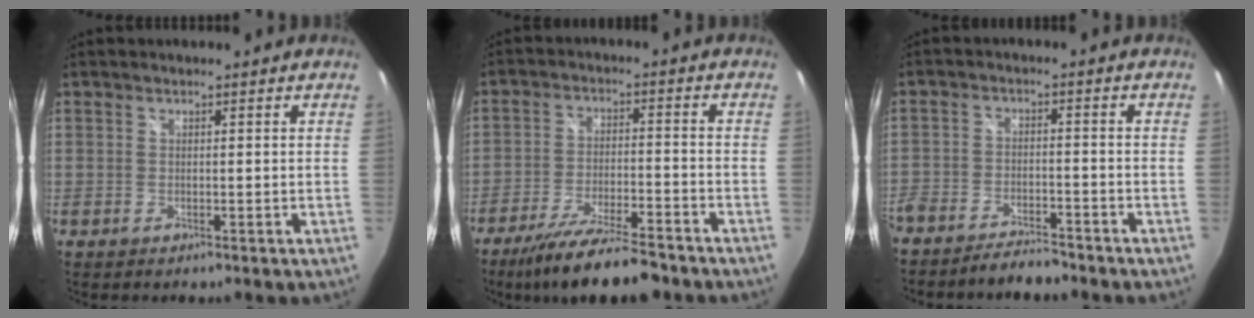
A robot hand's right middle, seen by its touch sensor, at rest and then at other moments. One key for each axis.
{"total": 14.1, "fx": -11.8, "fy": 2.2, "fz": 7.4, "tx": -0.151, "ty": -0.022, "tz": -0.194}
{"total": 8.6, "fx": -7.6, "fy": 2.4, "fz": 3.2, "tx": -0.087, "ty": -0.009, "tz": -0.125}